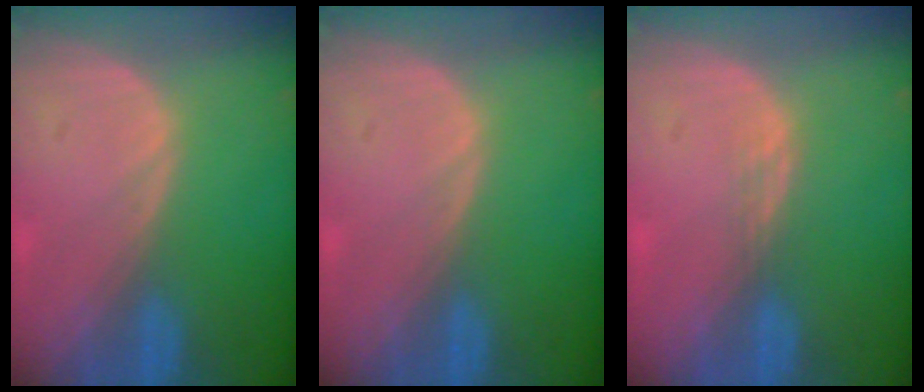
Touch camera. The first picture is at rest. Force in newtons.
{"total": 0.0}
{"total": 1.4, "press": 1.1, "slide": 0.9}